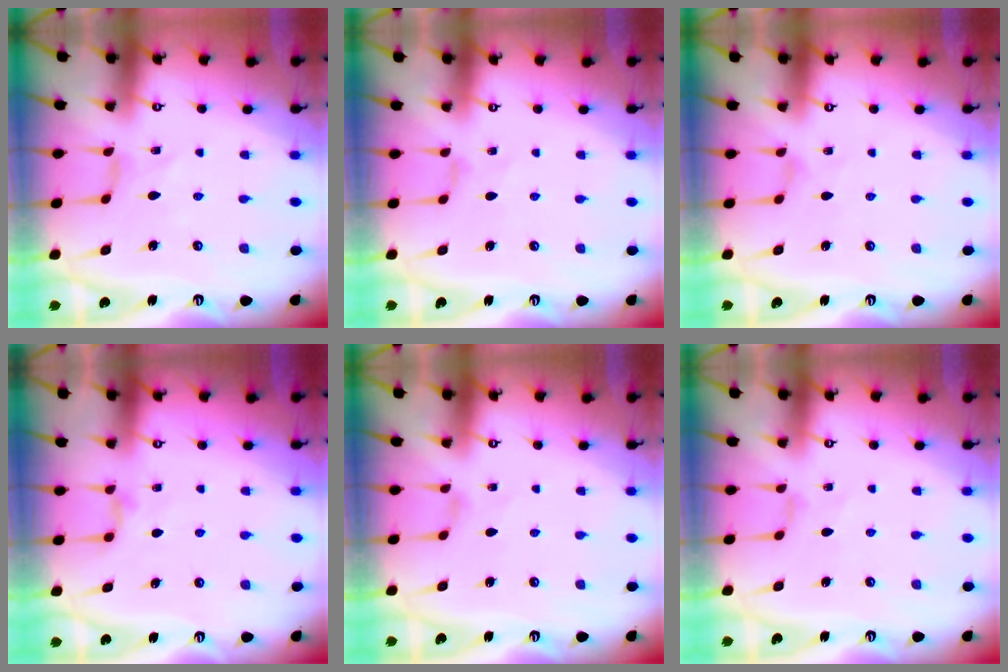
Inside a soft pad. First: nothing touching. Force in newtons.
{"total": 0.9, "press": 0.8, "slide": 0.4}
{"total": 0.9, "press": 0.8, "slide": 0.3}
{"total": 3.6, "press": 3.5, "slide": 0.6}
{"total": 0.0}
{"total": 0.9, "press": 0.8, "slide": 0.4}